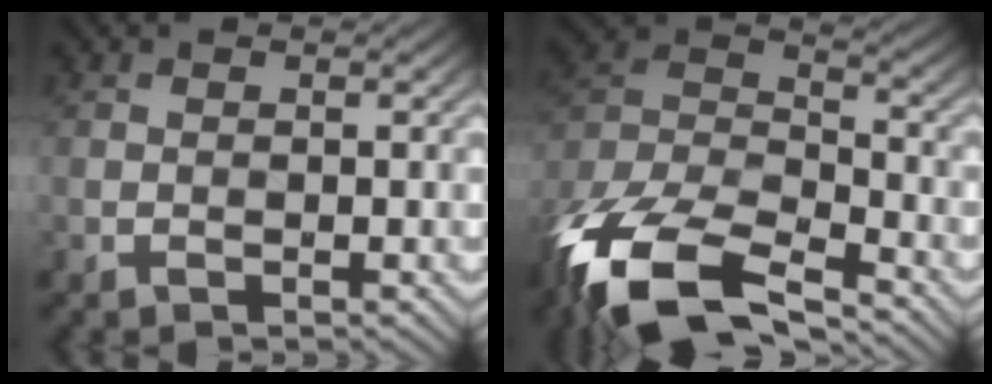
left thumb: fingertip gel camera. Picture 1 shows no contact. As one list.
[{"total": 17.1, "force": [-11.4, 8.2, 9.7], "torque": [-0.269, -0.046, -0.186]}]